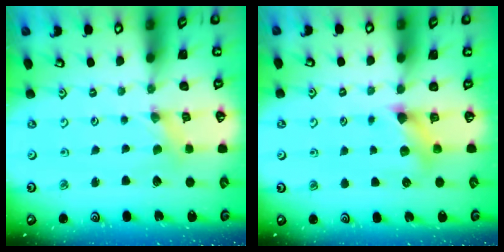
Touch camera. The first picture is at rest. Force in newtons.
{"total": 7.0, "press": 7.0, "slide": 0.5}